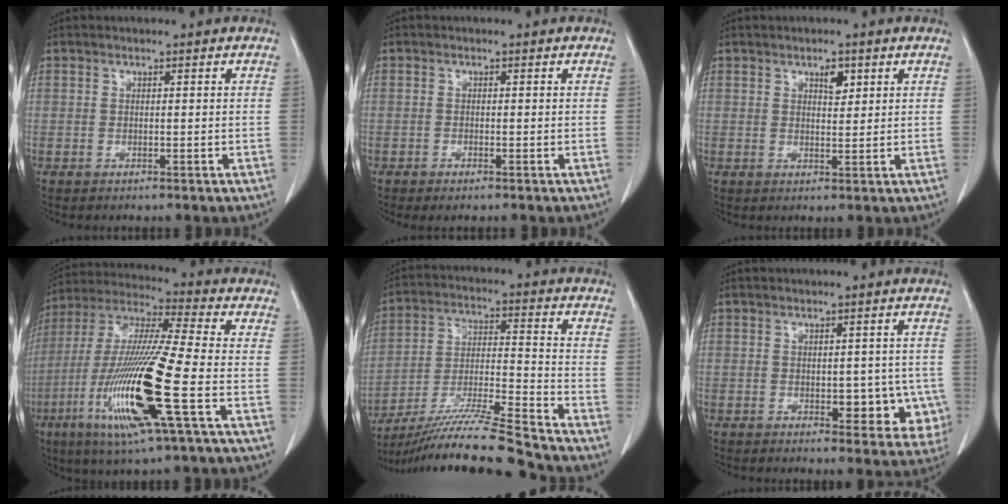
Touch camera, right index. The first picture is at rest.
{"total": 1.4, "force": [-1.0, 0.2, 0.9], "torque": [-0.015, -0.003, -0.015]}
{"total": 2.4, "force": [1.3, 1.1, 1.7], "torque": [-0.026, -0.003, 0.023]}
{"total": 19.6, "force": [-6.2, 0.7, 18.6], "torque": [-0.402, -0.028, -0.121]}
{"total": 17.3, "force": [-15.3, -1.6, 7.8], "torque": [-0.150, -0.014, -0.271]}
{"total": 6.9, "force": [-1.6, 4.0, 5.3], "torque": [-0.039, 0.012, -0.009]}